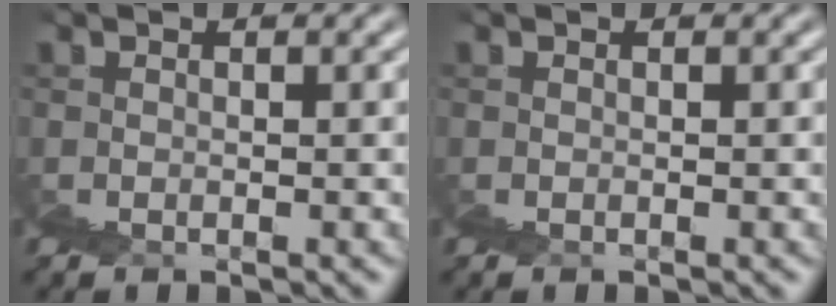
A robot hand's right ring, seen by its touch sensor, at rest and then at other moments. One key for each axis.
{"total": 0.0}